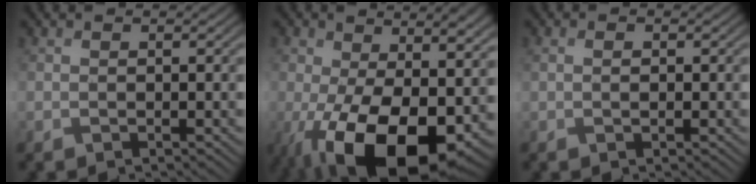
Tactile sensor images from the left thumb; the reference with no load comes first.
{"total": 18.7, "force": [-4.4, 9.8, 15.3], "torque": [-0.260, -0.054, -0.046]}
{"total": 1.3, "force": [0.2, 0.8, 1.1], "torque": [-0.013, -0.001, 0.004]}